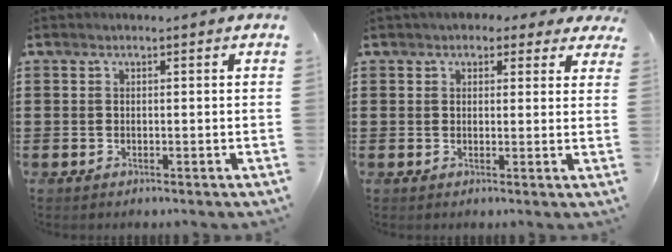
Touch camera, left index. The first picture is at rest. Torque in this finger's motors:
{"motor_torque": [2.14, 0.00, 0.16, -0.19]}